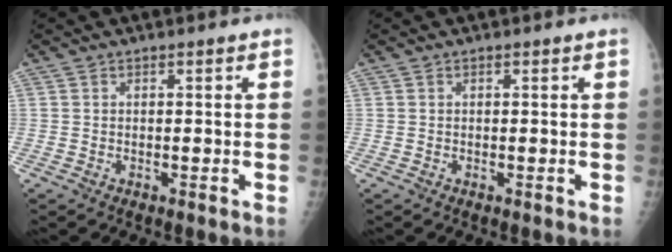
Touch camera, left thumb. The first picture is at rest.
{"total": 0.0}